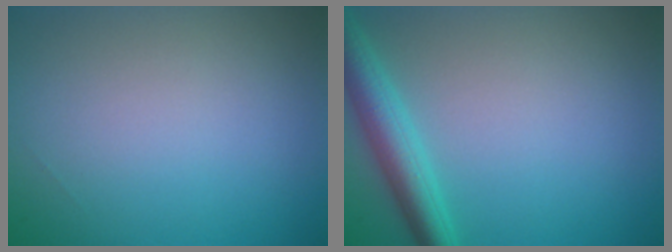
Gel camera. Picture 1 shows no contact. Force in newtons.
{"total": 4.0, "press": 4.0, "slide": 0.1}